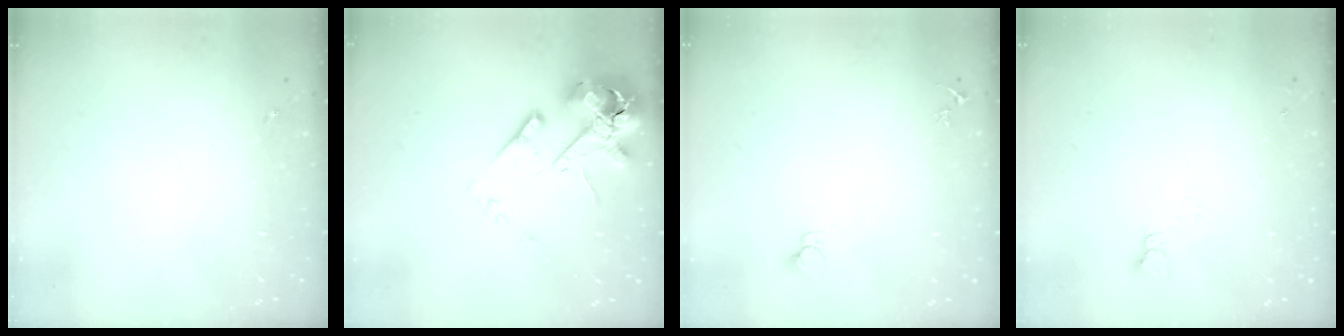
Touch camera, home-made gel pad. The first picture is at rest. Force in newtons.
{"total": 15.9, "press": 15.7, "slide": 2.5}
{"total": 2.7, "press": 2.7, "slide": 0.2}
{"total": 4.1, "press": 4.0, "slide": 0.4}